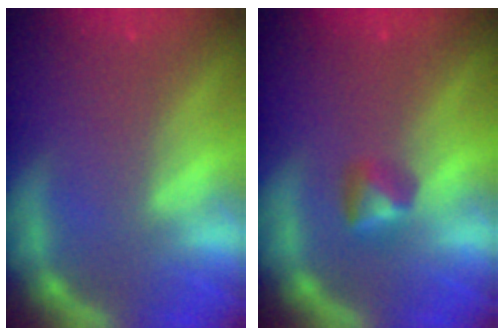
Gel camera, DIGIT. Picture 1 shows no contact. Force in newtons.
{"total": 1.9}